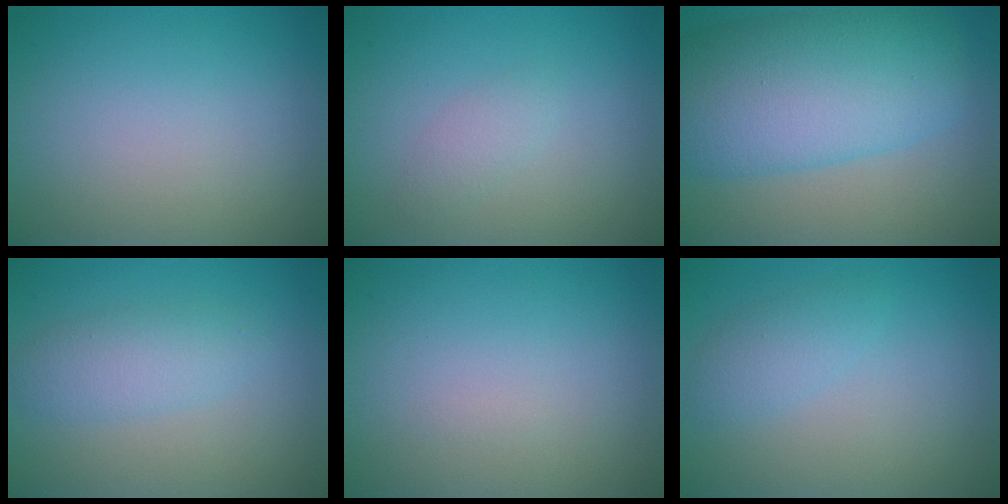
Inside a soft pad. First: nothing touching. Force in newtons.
{"total": 1.3, "press": 1.3, "slide": 0.0}
{"total": 10.9, "press": 10.9, "slide": 0.3}
{"total": 2.8, "press": 2.8, "slide": 0.2}
{"total": 0.0}
{"total": 1.9, "press": 1.9, "slide": 0.1}